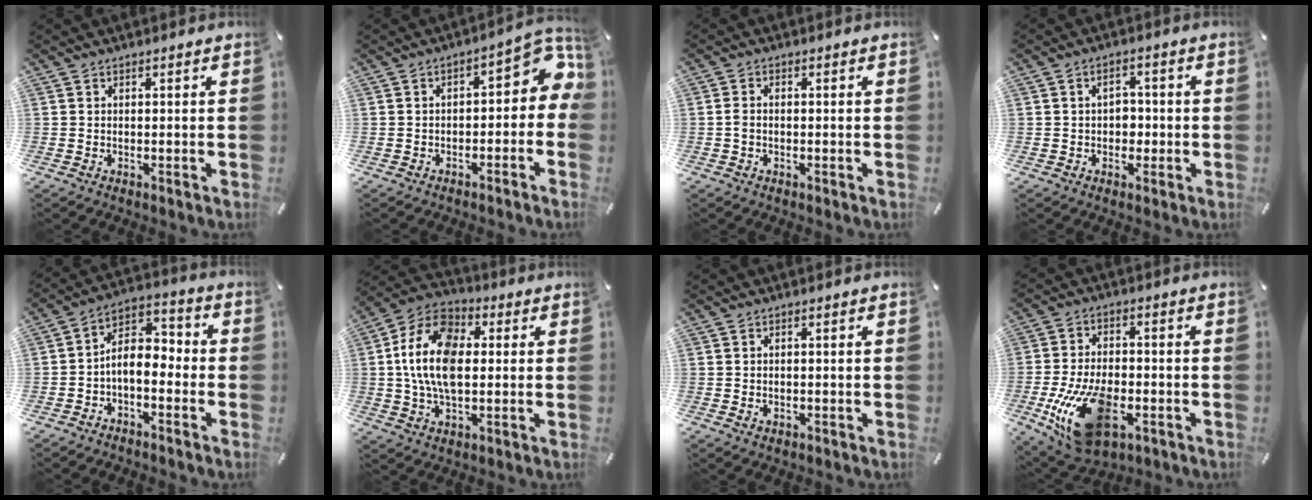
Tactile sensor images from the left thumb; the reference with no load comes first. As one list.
[{"total": 8.5, "force": [1.3, 4.7, 6.9], "torque": [-0.078, -0.015, 0.017]}, {"total": 1.7, "force": [-0.4, 1.0, 1.3], "torque": [-0.025, 0.002, -0.008]}, {"total": 3.9, "force": [-0.3, 3.1, 2.4], "torque": [-0.030, 0.002, -0.012]}, {"total": 7.0, "force": [-2.6, 4.7, 4.5], "torque": [-0.089, 0.009, -0.050]}, {"total": 15.3, "force": [0.9, 10.2, 11.3], "torque": [-0.246, 0.011, 0.016]}, {"total": 0.7, "force": [-0.2, 0.6, 0.3], "torque": [-0.008, 0.003, -0.004]}, {"total": 17.7, "force": [-5.6, 10.1, 13.4], "torque": [-0.249, 0.009, -0.087]}]